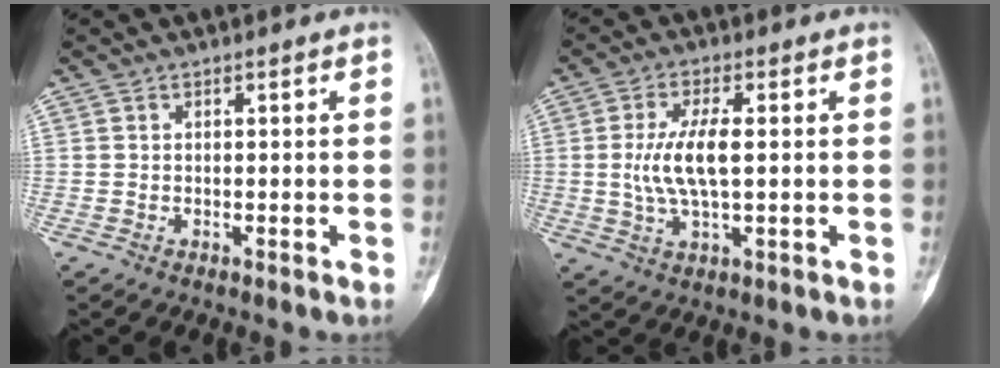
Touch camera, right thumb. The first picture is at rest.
{"total": 8.3, "force": [0.4, 2.9, 7.8], "torque": [-0.166, -0.001, 0.008]}